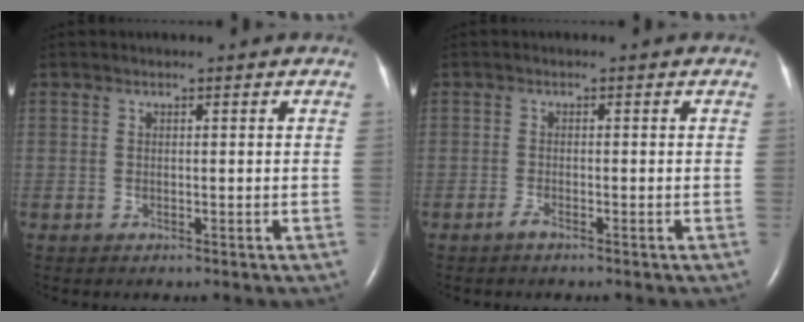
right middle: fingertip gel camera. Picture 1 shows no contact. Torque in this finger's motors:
{"motor_torque": [0.15, 0.06, 0.12, 0.01]}